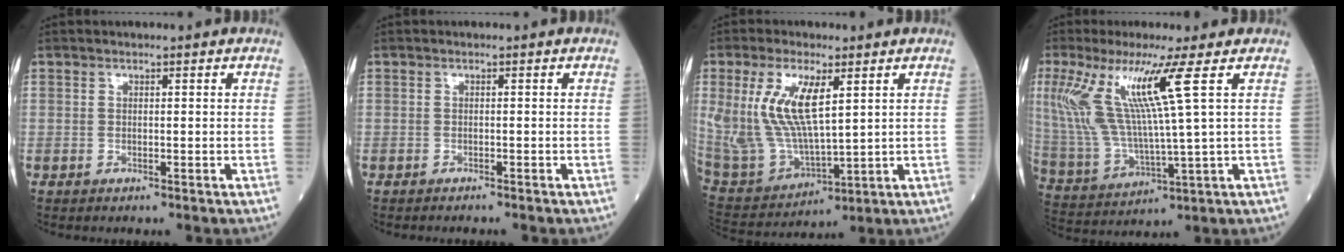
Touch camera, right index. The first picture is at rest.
{"total": 1.4, "force": [-1.3, 0.0, 0.4], "torque": [-0.009, -0.002, -0.016]}
{"total": 14.0, "force": [4.3, 4.4, 12.5], "torque": [-0.283, -0.001, 0.098]}
{"total": 12.6, "force": [4.9, -1.2, 11.6], "torque": [-0.259, -0.005, 0.101]}